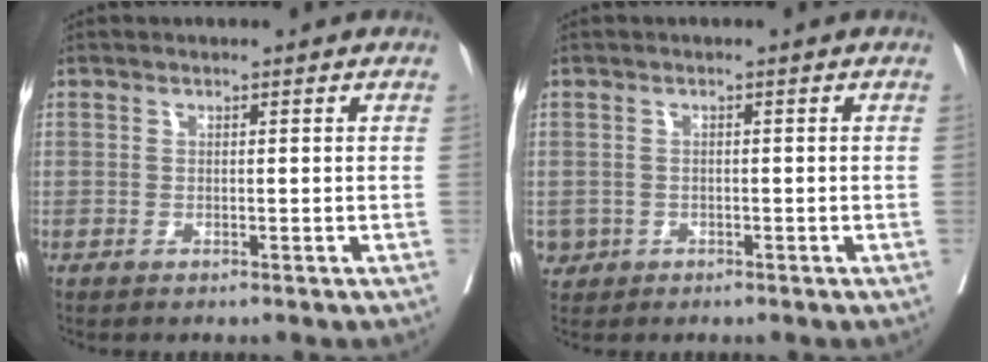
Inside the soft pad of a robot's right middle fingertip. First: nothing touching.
{"total": 2.1, "force": [-0.7, 1.9, 0.2], "torque": [0.001, 0.006, -0.009]}